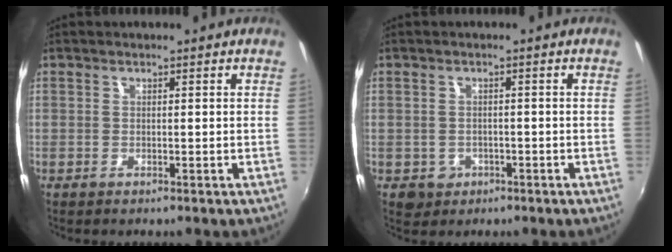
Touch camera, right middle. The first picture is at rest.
{"total": 3.9, "force": [-1.3, 3.5, 1.0], "torque": [-0.030, -0.003, -0.012]}